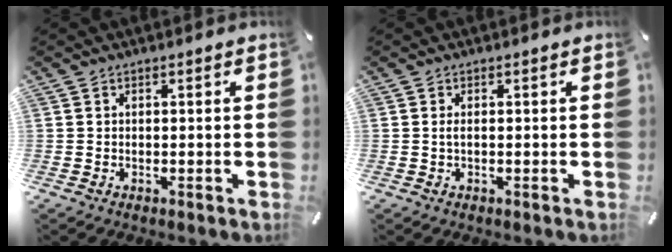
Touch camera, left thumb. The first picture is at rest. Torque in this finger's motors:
{"motor_torque": [0.10, 0.31, 0.01, -0.07, 0.02]}